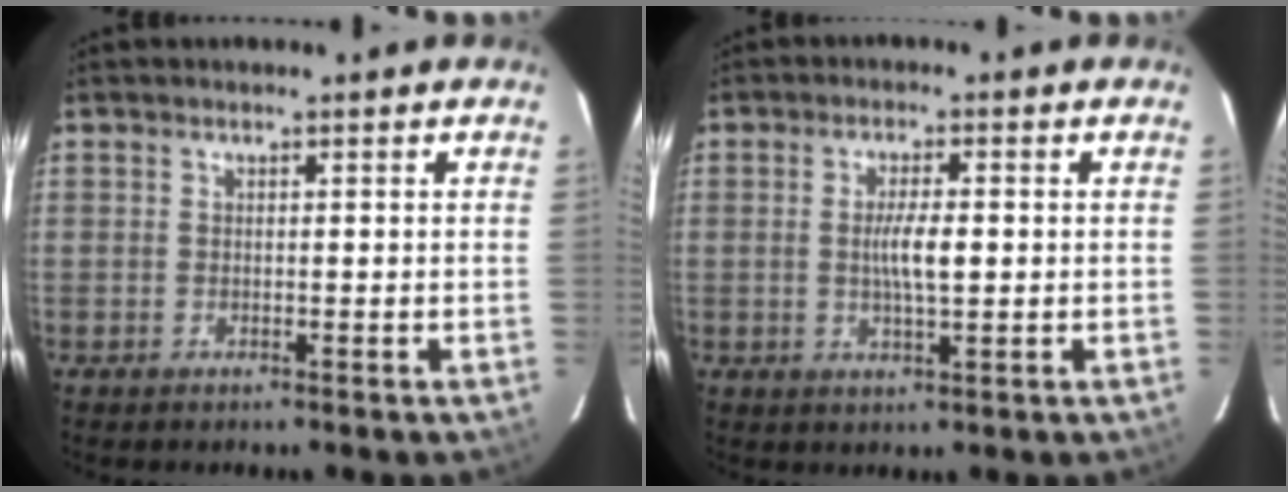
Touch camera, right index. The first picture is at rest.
{"total": 4.7, "force": [0.0, 1.0, 4.6], "torque": [-0.083, -0.002, 0.001]}